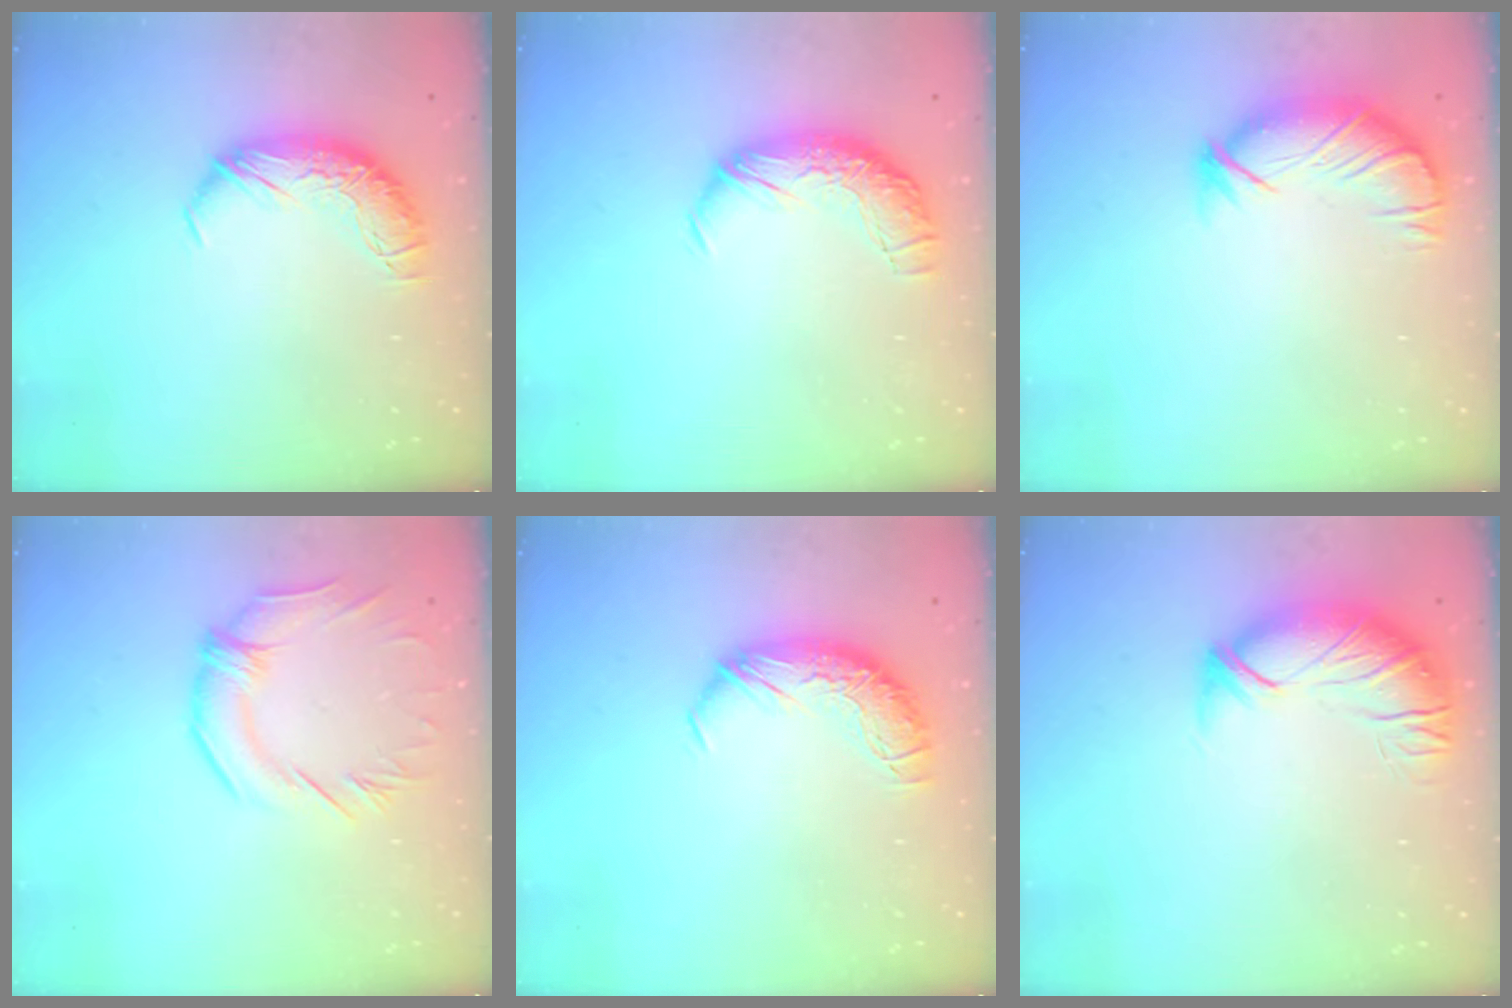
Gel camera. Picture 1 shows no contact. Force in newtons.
{"total": 1.5, "press": 0.9, "slide": 1.2}
{"total": 3.9, "press": 3.3, "slide": 2.0}
{"total": 1.1, "press": 0.5, "slide": 1.0}
{"total": 0.0}
{"total": 2.8, "press": 1.3, "slide": 2.5}